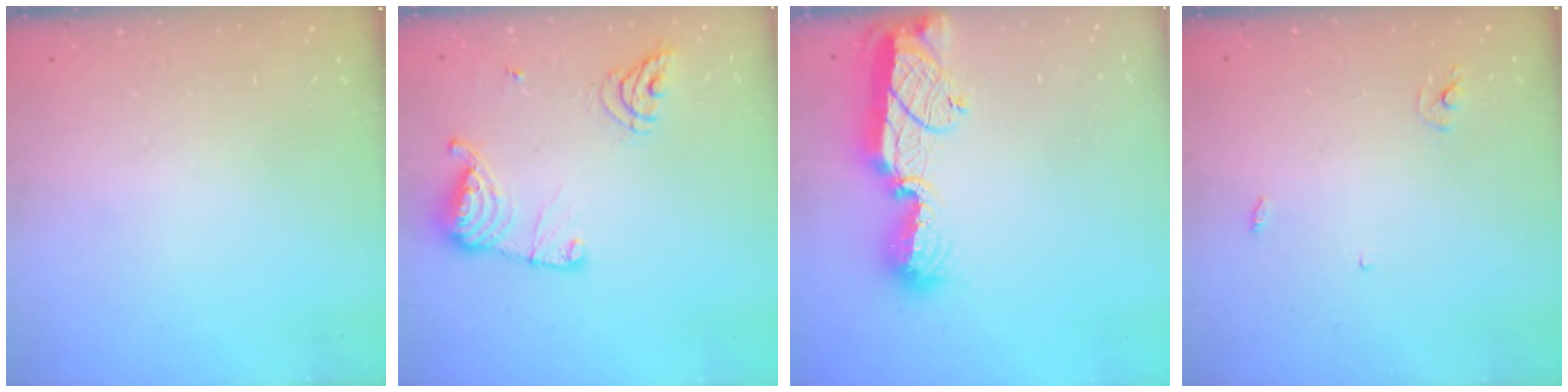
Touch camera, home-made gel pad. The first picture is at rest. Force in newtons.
{"total": 13.2, "press": 13.2, "slide": 1.2}
{"total": 12.4, "press": 12.4, "slide": 1.0}
{"total": 2.4, "press": 2.4, "slide": 0.2}